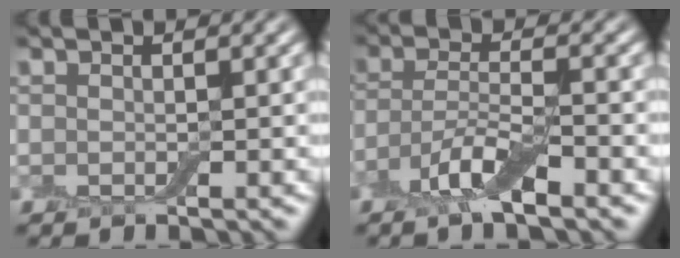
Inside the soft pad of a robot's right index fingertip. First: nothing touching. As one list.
[{"total": 4.2, "force": [-2.5, 1.0, 3.2], "torque": [-0.064, 0.002, -0.057]}]